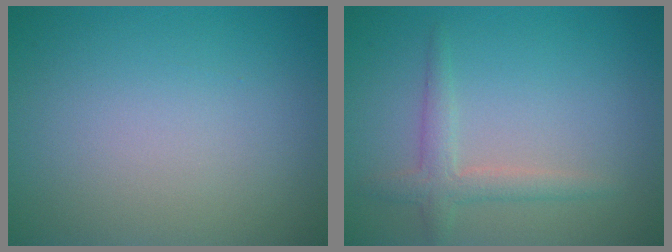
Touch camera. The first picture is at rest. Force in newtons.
{"total": 2.3, "press": 2.3, "slide": 0.1}